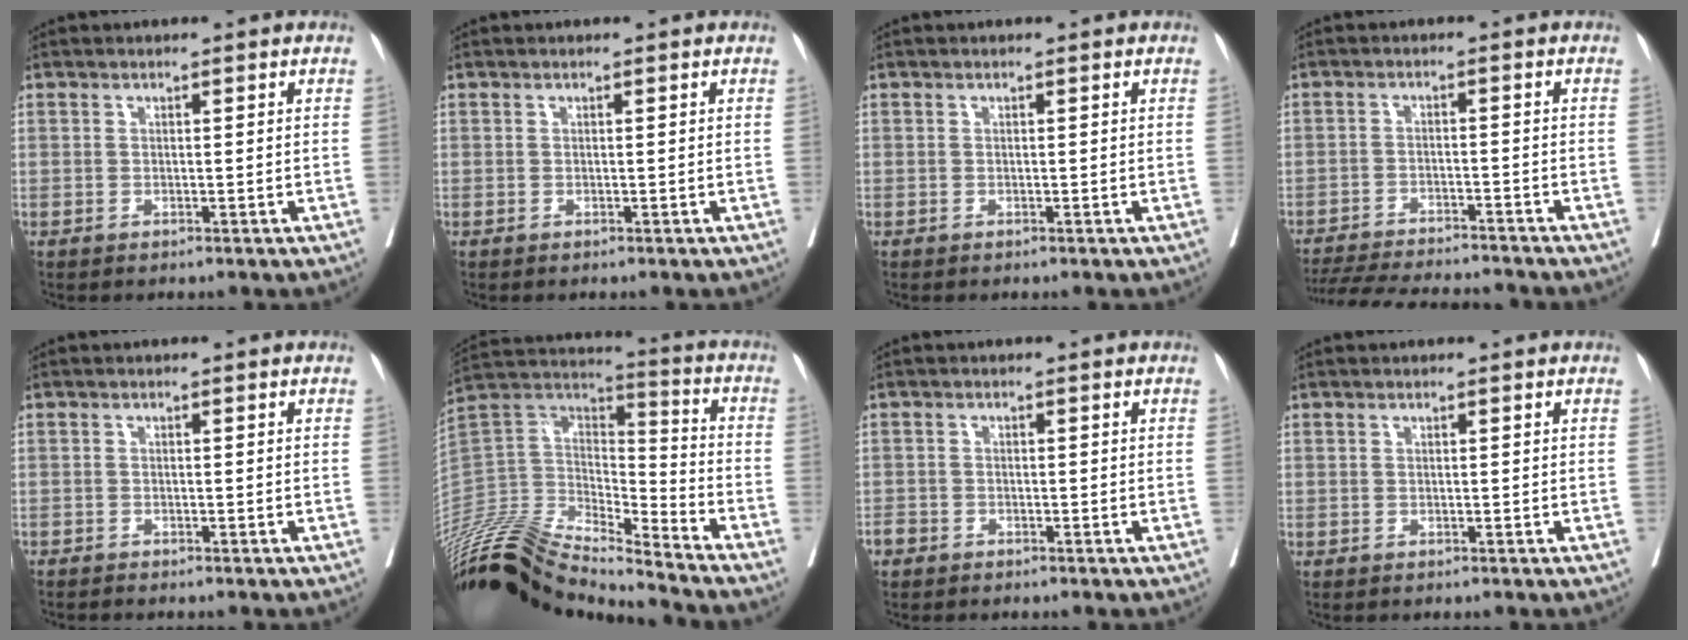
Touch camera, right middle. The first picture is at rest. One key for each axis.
{"total": 0.0}
{"total": 0.0}
{"total": 14.8, "fx": -13.7, "fy": 1.7, "fz": 5.2, "tx": -0.098, "ty": -0.016, "tz": -0.196}
{"total": 0.8, "fx": -0.8, "fy": -0.1, "fz": 0.0, "tx": -0.002, "ty": -0.002, "tz": -0.016}
{"total": 24.3, "fx": -22.4, "fy": 2.1, "fz": 9.2, "tx": -0.203, "ty": 0.011, "tz": -0.395}
{"total": 1.8, "fx": -1.4, "fy": 1.0, "fz": 0.4, "tx": -0.010, "ty": 0.002, "tz": -0.026}
{"total": 0.0}